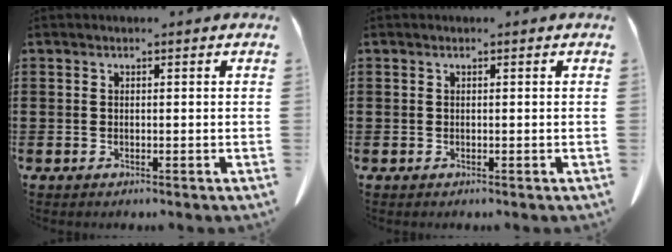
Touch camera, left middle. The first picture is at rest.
{"total": 0.0}